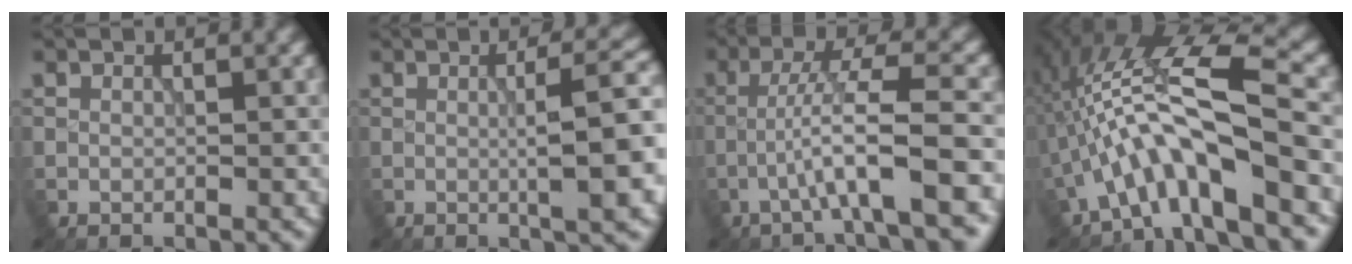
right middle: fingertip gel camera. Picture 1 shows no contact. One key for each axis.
{"total": 7.1, "fx": -0.1, "fy": 1.5, "fz": 7.0, "tx": -0.090, "ty": 0.005, "tz": -0.001}
{"total": 7.2, "fx": -2.9, "fy": 0.8, "fz": 6.6, "tx": -0.109, "ty": 0.017, "tz": -0.054}
{"total": 8.7, "fx": -3.0, "fy": 2.1, "fz": 7.9, "tx": -0.137, "ty": 0.022, "tz": -0.058}